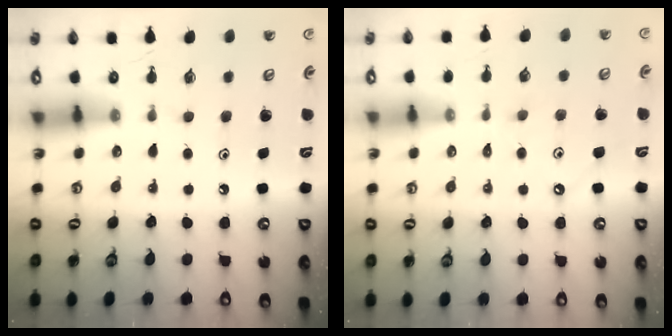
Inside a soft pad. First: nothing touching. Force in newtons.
{"total": 1.7, "press": 1.6, "slide": 0.3}